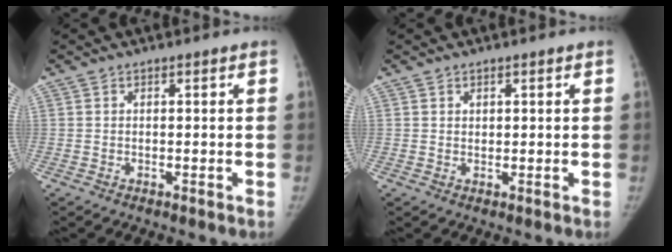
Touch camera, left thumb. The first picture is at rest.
{"total": 1.1, "force": [0.7, 0.8, 0.4], "torque": [0.005, -0.005, 0.010]}